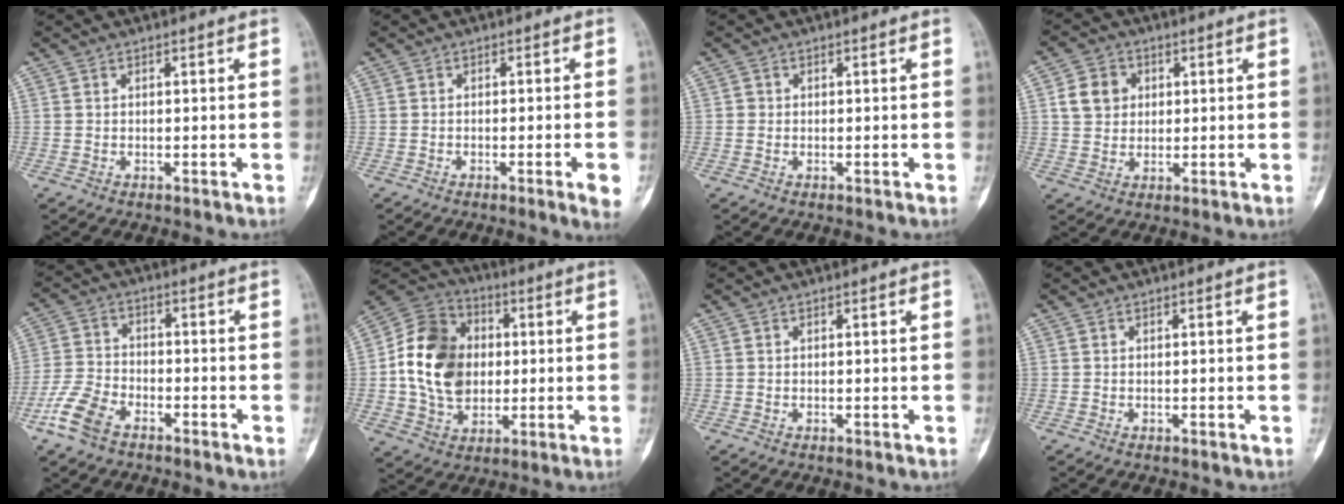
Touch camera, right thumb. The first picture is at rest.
{"total": 8.4, "force": [-4.2, -0.3, 7.3], "torque": [-0.100, 0.017, -0.059]}
{"total": 0.7, "force": [-0.1, 0.7, 0.1], "torque": [0.002, 0.004, -0.003]}
{"total": 6.6, "force": [1.6, 5.6, 3.0], "torque": [-0.032, 0.000, 0.027]}
{"total": 8.3, "force": [-5.2, 4.4, 4.7], "torque": [-0.106, 0.016, -0.111]}
{"total": 17.2, "force": [0.6, 13.5, 10.7], "torque": [-0.161, 0.018, 0.010]}
{"total": 0.0}
{"total": 0.0}